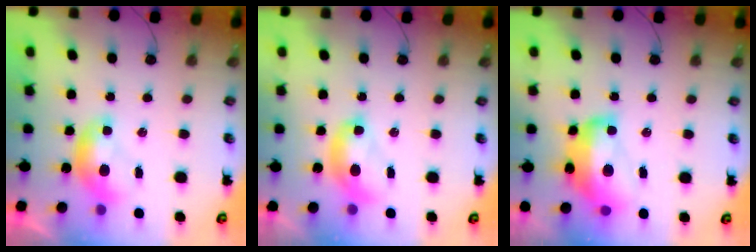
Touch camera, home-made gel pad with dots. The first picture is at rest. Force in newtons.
{"total": 2.5, "press": 2.5, "slide": 0.1}
{"total": 10.2, "press": 10.1, "slide": 1.2}